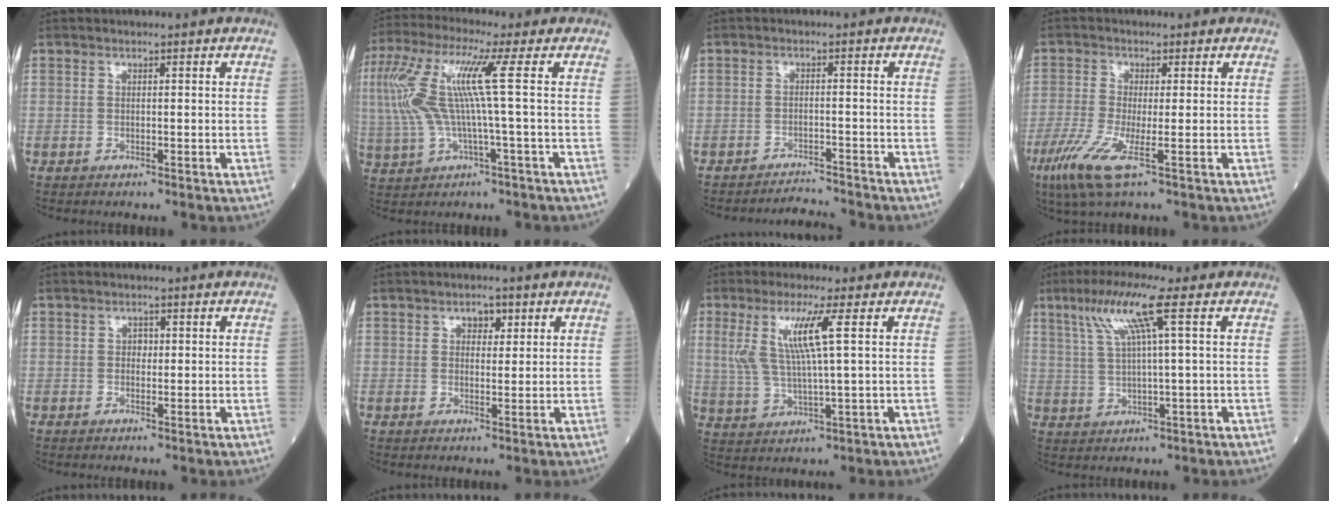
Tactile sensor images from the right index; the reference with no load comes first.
{"total": 12.0, "force": [1.7, 0.1, 11.9], "torque": [-0.269, 0.025, 0.033]}
{"total": 3.6, "force": [-3.5, -0.8, -0.4], "torque": [0.007, -0.009, -0.052]}
{"total": 6.8, "force": [-3.2, 0.4, 6.0], "torque": [-0.135, -0.024, -0.059]}
{"total": 1.0, "force": [0.2, 0.8, 0.6], "torque": [-0.006, 0.003, 0.002]}
{"total": 2.5, "force": [1.3, 1.4, 1.6], "torque": [-0.020, 0.005, 0.020]}
{"total": 7.8, "force": [2.5, 0.0, 7.4], "torque": [-0.162, 0.007, 0.056]}
{"total": 7.9, "force": [3.7, -0.7, 7.0], "torque": [-0.141, 0.016, 0.076]}